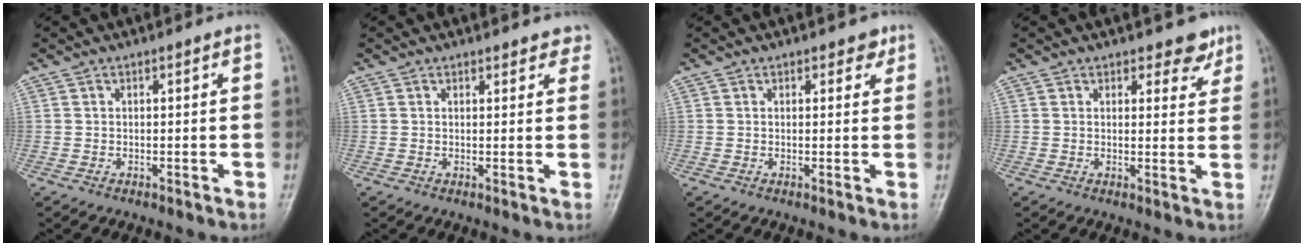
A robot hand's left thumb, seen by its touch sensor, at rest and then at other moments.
{"total": 2.8, "force": [2.4, 1.4, 0.6], "torque": [0.026, -0.009, 0.018]}
{"total": 2.1, "force": [1.3, 1.4, 1.0], "torque": [0.008, -0.004, 0.012]}
{"total": 3.9, "force": [3.0, 2.2, 1.2], "torque": [0.014, -0.019, 0.035]}